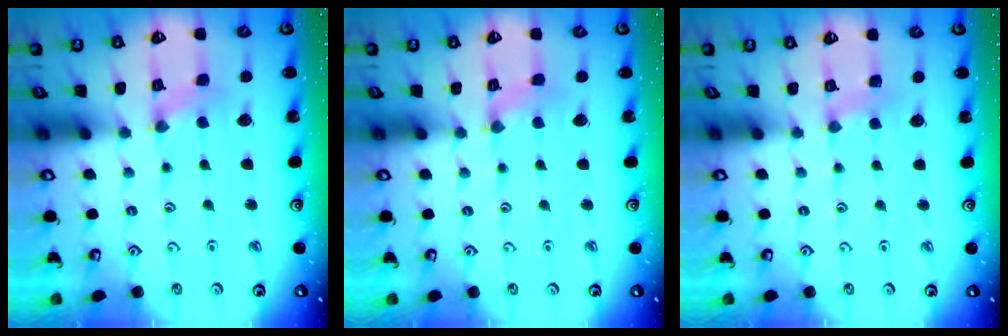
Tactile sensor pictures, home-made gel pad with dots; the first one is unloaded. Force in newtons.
{"total": 1.4, "press": 1.3, "slide": 0.3}
{"total": 2.4, "press": 2.3, "slide": 0.5}